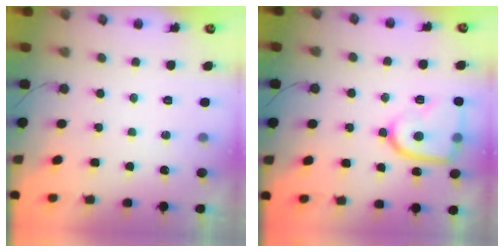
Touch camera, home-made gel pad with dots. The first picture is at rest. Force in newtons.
{"total": 14.7, "press": 14.6, "slide": 1.3}